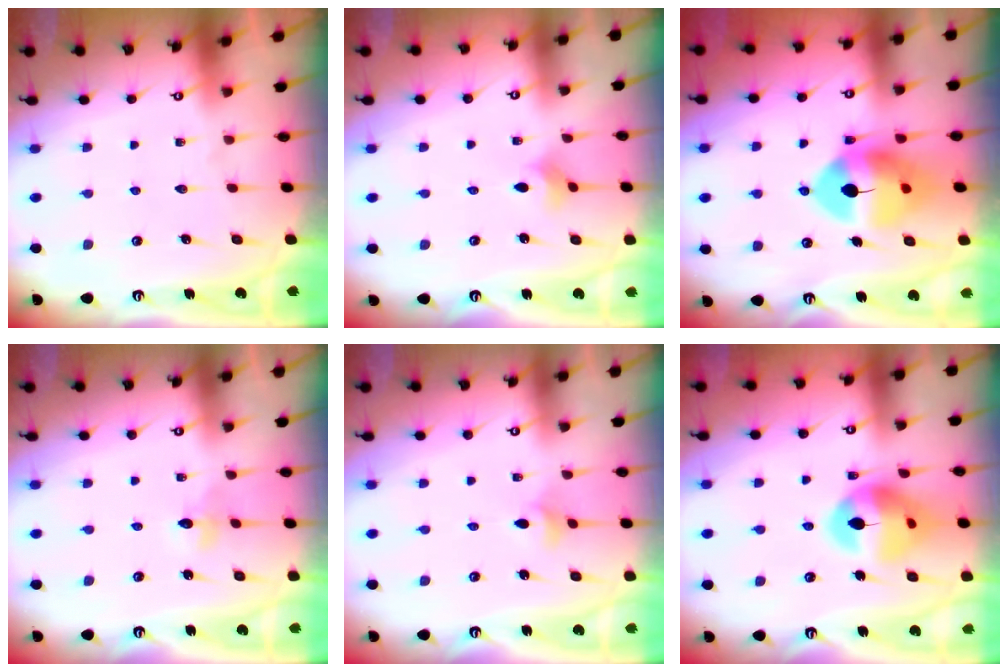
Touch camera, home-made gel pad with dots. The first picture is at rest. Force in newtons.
{"total": 3.3, "press": 3.3, "slide": 0.5}
{"total": 13.0, "press": 12.8, "slide": 2.1}
{"total": 3.4, "press": 3.4, "slide": 0.5}
{"total": 3.1, "press": 3.0, "slide": 0.7}
{"total": 15.6, "press": 15.4, "slide": 2.1}